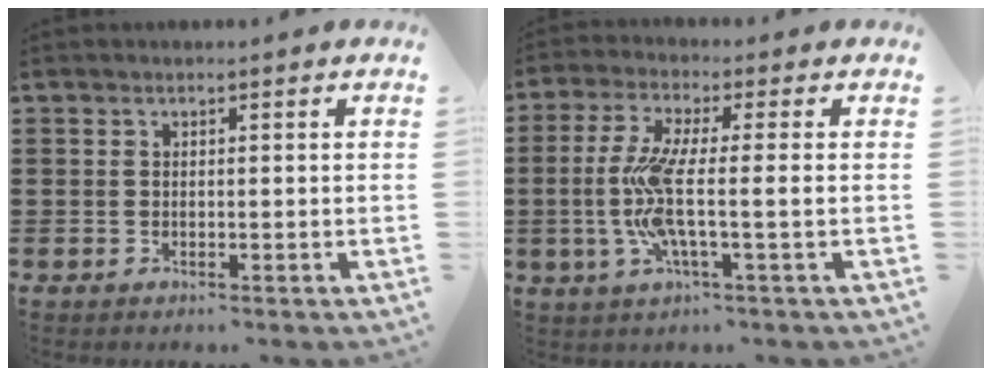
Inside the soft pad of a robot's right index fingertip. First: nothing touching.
{"total": 8.6, "force": [-1.0, 1.0, 8.5], "torque": [-0.191, -0.022, -0.030]}